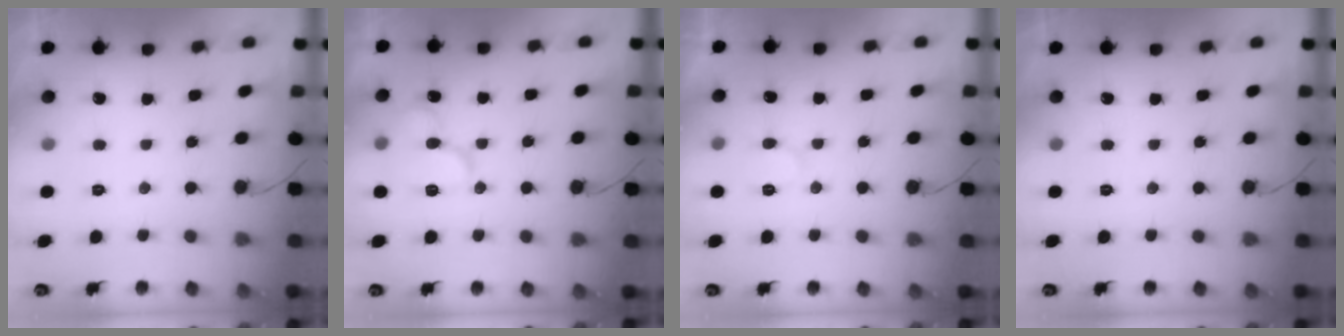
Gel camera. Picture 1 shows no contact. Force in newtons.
{"total": 12.4, "press": 12.3, "slide": 1.5}
{"total": 7.2, "press": 7.1, "slide": 0.6}
{"total": 0.0}